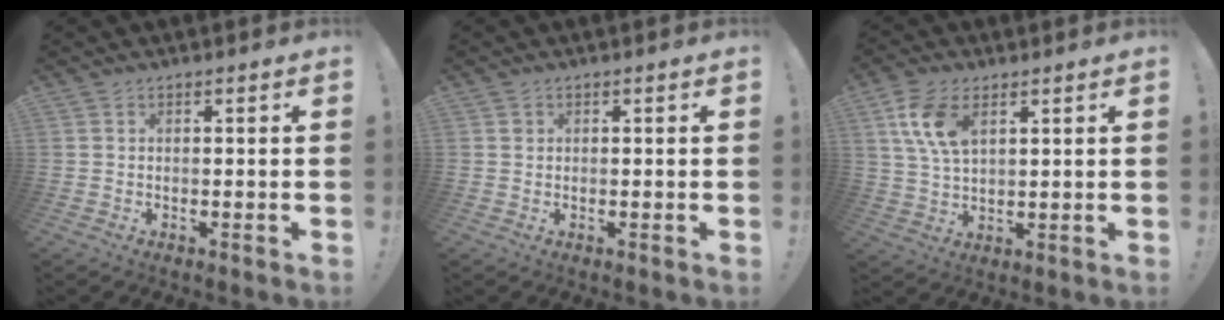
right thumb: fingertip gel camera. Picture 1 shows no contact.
{"total": 1.0, "force": [0.4, 0.9, 0.0], "torque": [0.002, 0.002, 0.007]}
{"total": 10.2, "force": [4.5, 5.7, 7.2], "torque": [-0.140, -0.009, 0.084]}